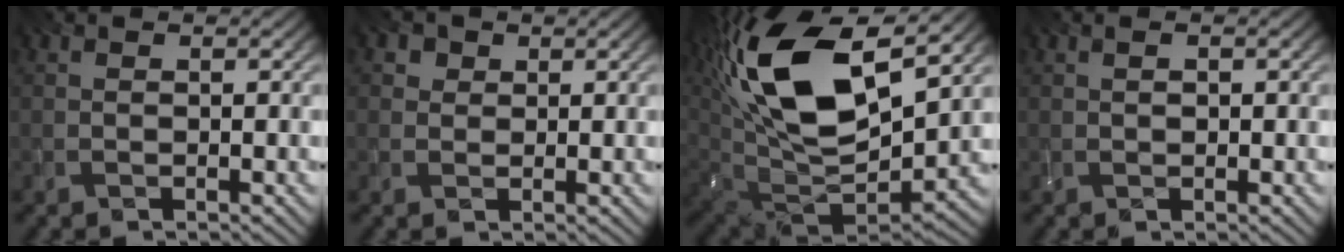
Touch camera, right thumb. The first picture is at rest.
{"total": 2.1, "force": [1.0, 1.7, 0.8], "torque": [-0.020, -0.008, 0.018]}
{"total": 19.6, "force": [8.2, 9.7, 14.9], "torque": [-0.322, 0.031, 0.140]}
{"total": 0.8, "force": [0.0, 0.5, 0.7], "torque": [-0.016, 0.001, 0.001]}